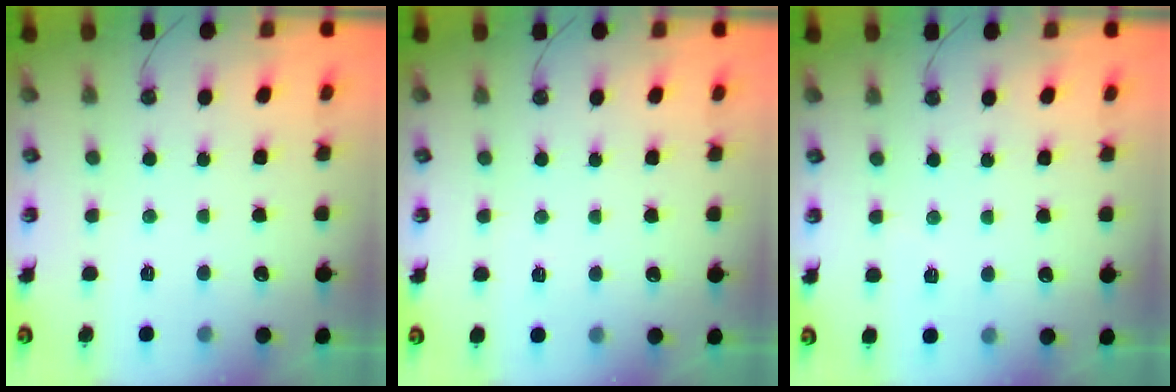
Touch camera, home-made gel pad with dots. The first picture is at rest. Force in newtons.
{"total": 2.5, "press": 1.8, "slide": 1.7}
{"total": 2.9, "press": 1.5, "slide": 2.5}